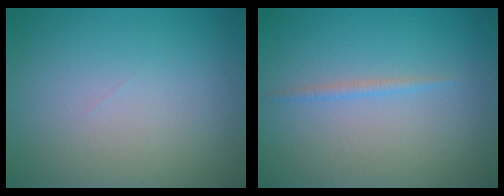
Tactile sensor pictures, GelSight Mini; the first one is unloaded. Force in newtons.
{"total": 0.8, "press": 0.8, "slide": 0.0}